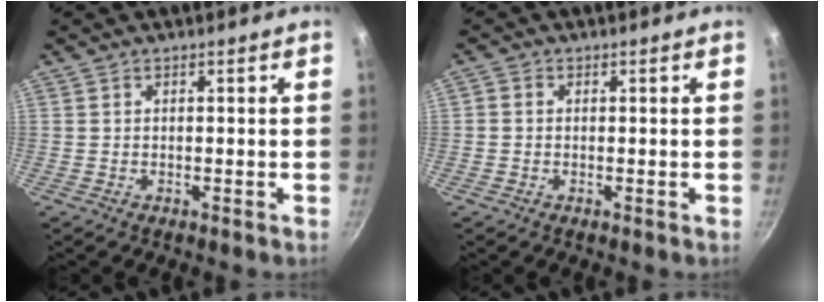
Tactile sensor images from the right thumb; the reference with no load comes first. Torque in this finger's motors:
{"motor_torque": [0.28, -0.39, -0.43, 0.02, -0.03]}